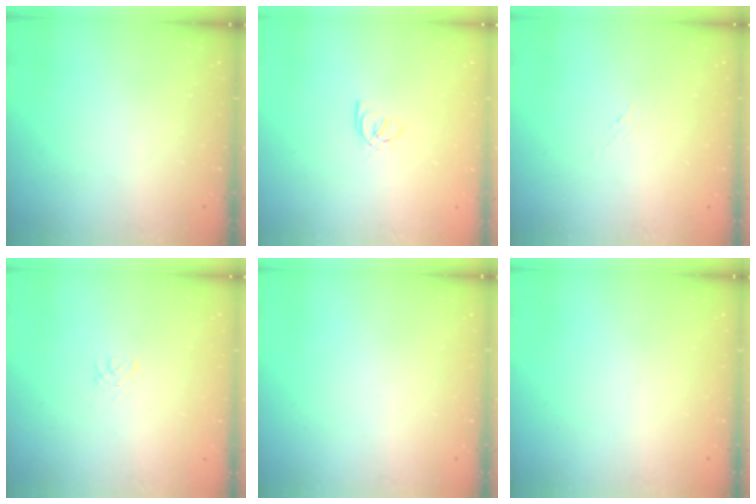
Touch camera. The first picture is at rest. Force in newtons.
{"total": 2.1, "press": 2.1, "slide": 0.6}
{"total": 2.8, "press": 2.7, "slide": 0.6}
{"total": 1.3, "press": 1.3, "slide": 0.1}
{"total": 0.0}
{"total": 0.0}